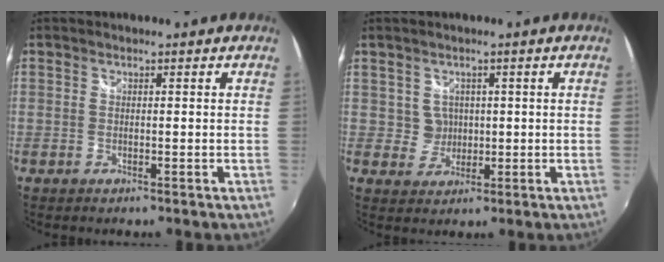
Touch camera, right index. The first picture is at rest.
{"total": 3.1, "force": [0.5, 3.1, 0.1], "torque": [0.001, 0.009, 0.010]}